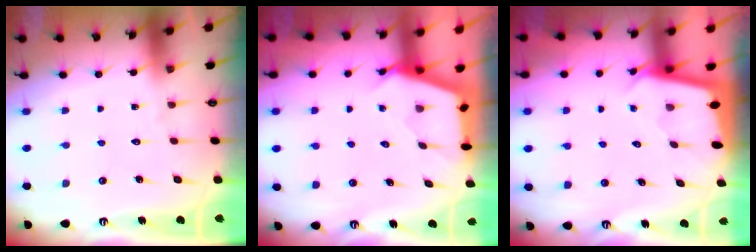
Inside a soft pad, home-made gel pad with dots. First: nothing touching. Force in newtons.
{"total": 2.7, "press": 2.7, "slide": 0.3}
{"total": 1.8, "press": 1.8, "slide": 0.1}